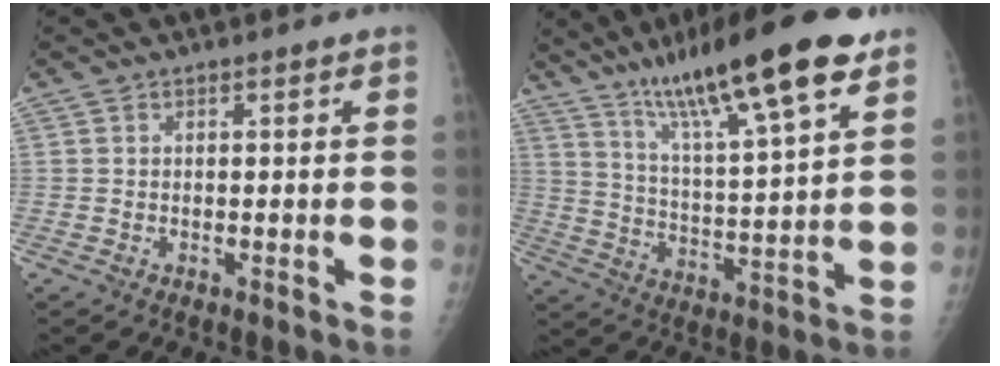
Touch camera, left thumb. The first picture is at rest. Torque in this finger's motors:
{"motor_torque": [0.39, 0.38, 1.06, -1.03, 0.14]}